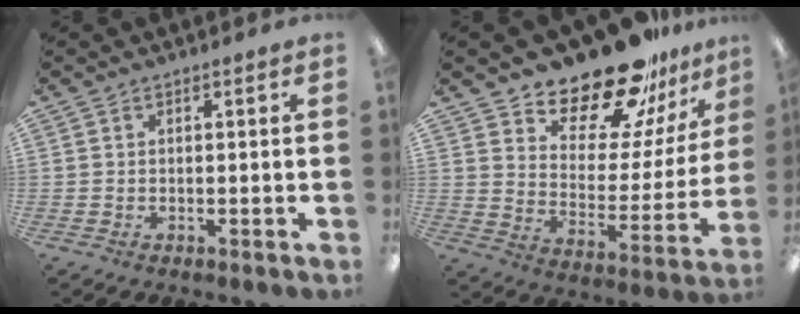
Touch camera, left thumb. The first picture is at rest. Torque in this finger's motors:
{"motor_torque": [0.38, 0.55, 1.37, -1.40, 0.07]}